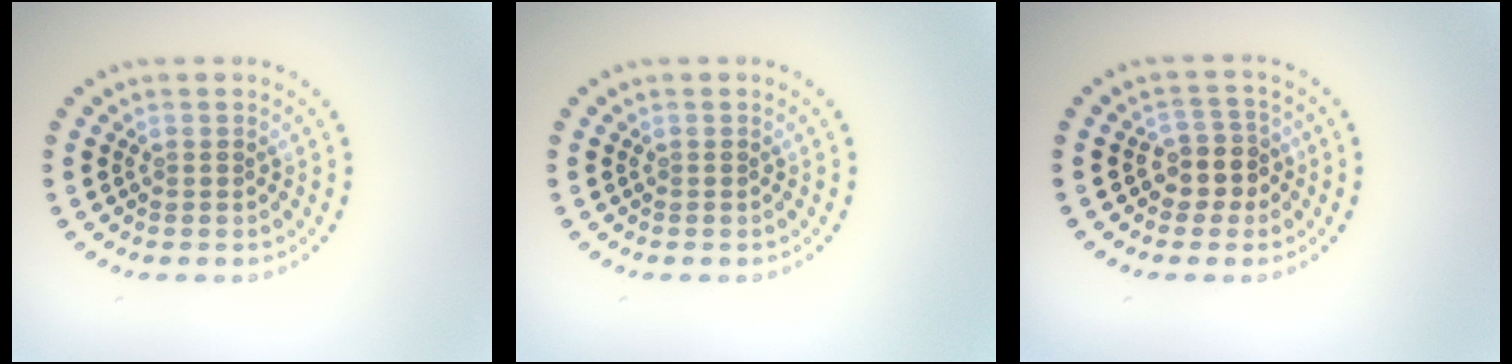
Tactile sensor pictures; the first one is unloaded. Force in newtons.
{"total": 0.0}
{"total": 2.6, "press": 2.2, "slide": 1.4}